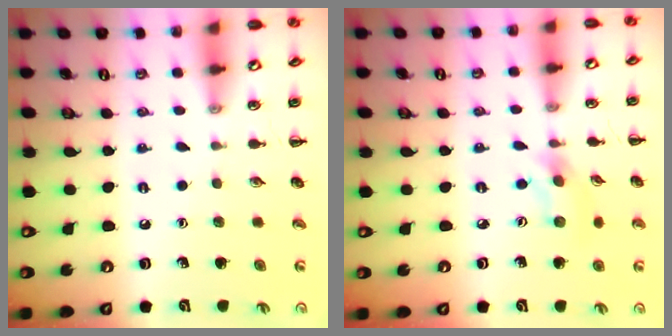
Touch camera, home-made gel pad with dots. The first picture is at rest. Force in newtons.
{"total": 2.9, "press": 2.9, "slide": 0.7}